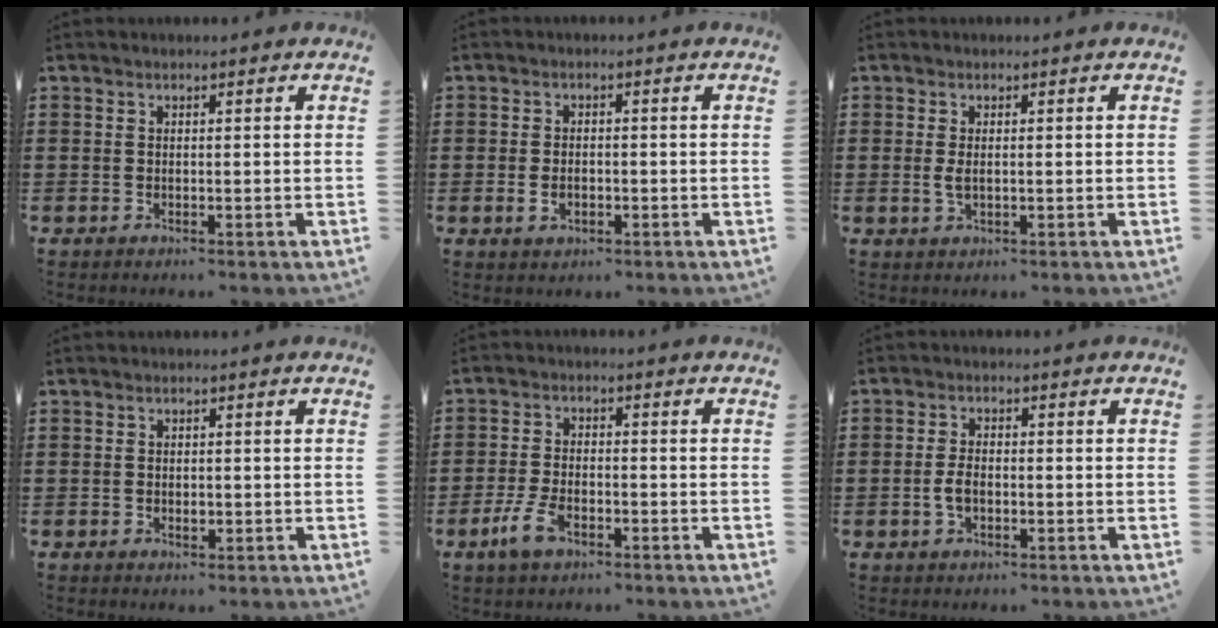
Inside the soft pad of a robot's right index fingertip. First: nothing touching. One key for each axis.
{"total": 2.0, "fx": -0.5, "fy": 1.2, "fz": 1.5, "tx": -0.031, "ty": 0.001, "tz": -0.009}
{"total": 1.7, "fx": 0.0, "fy": 0.6, "fz": 1.6, "tx": -0.047, "ty": -0.006, "tz": -0.004}
{"total": 1.0, "fx": -0.2, "fy": 0.7, "fz": 0.7, "tx": -0.014, "ty": 0.002, "tz": -0.005}
{"total": 4.8, "fx": -2.4, "fy": 2.2, "fz": 3.5, "tx": -0.085, "ty": -0.003, "tz": -0.050}
{"total": 2.9, "fx": -0.7, "fy": 1.6, "fz": 2.3, "tx": -0.060, "ty": -0.005, "tz": -0.017}